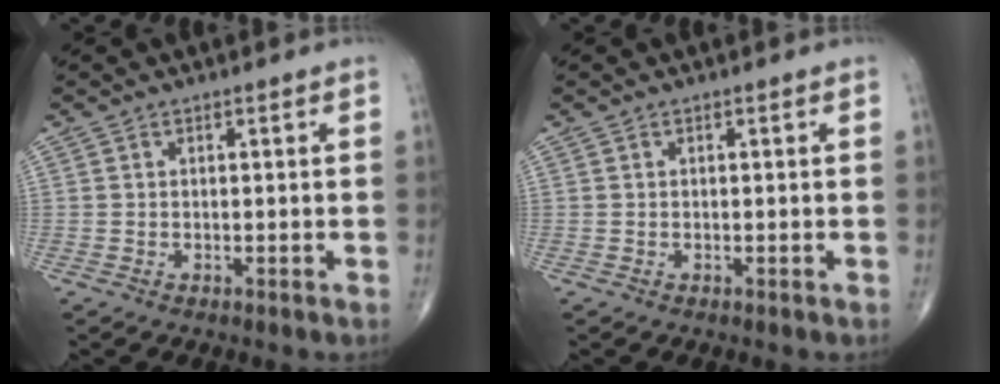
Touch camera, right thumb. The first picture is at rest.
{"total": 0.0}